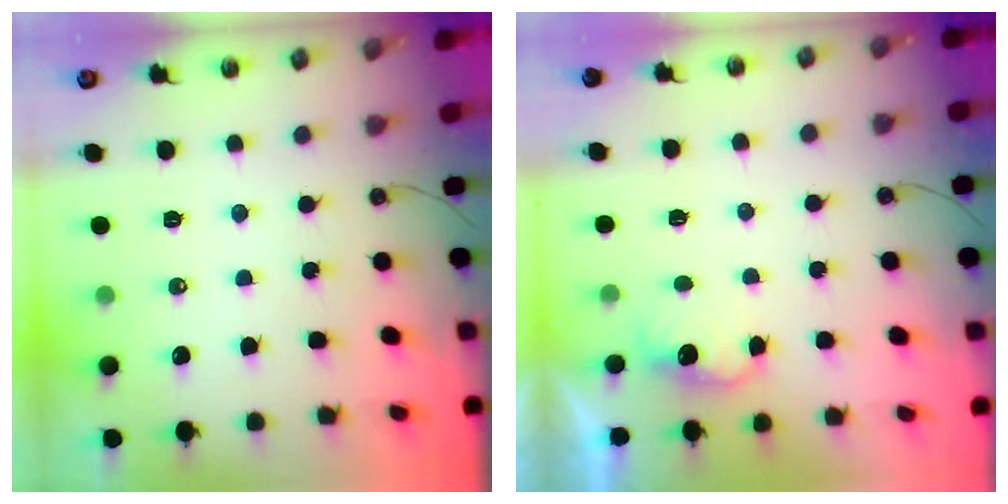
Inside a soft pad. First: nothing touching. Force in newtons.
{"total": 4.0, "press": 3.8, "slide": 1.0}